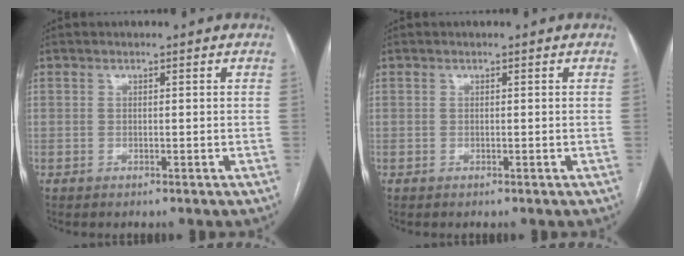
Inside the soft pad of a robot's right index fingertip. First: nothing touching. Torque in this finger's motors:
{"motor_torque": [0.00, 0.00, 0.00, 0.00]}